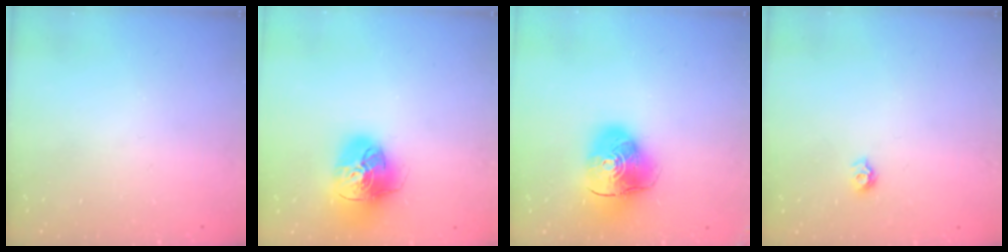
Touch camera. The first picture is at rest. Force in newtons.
{"total": 18.6, "press": 18.5, "slide": 2.0}
{"total": 12.7, "press": 12.6, "slide": 2.0}
{"total": 5.7, "press": 5.7, "slide": 0.6}